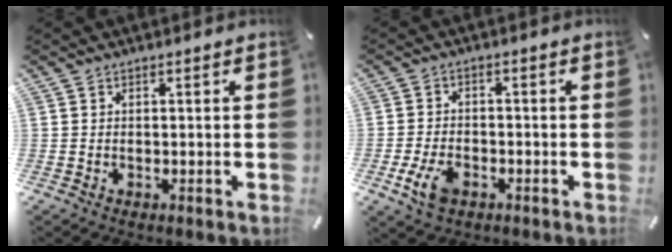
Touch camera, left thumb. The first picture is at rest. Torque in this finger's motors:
{"motor_torque": [0.44, 1.89, 0.37, 0.14, 0.12]}